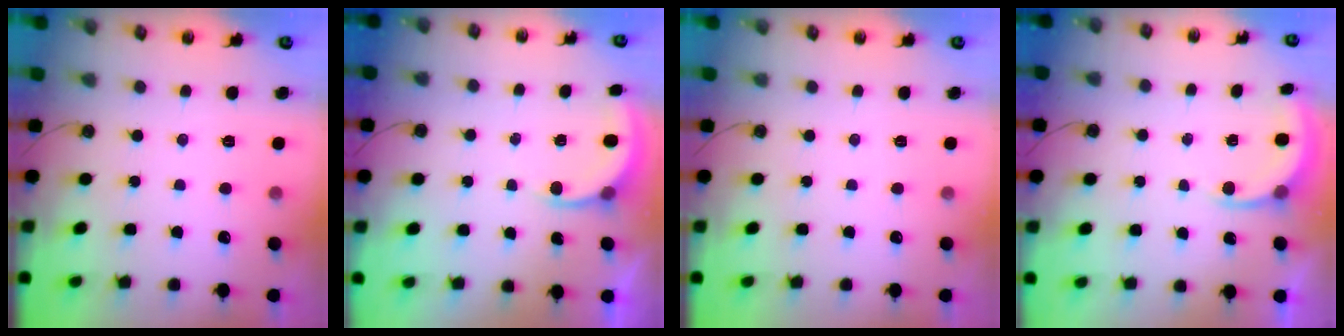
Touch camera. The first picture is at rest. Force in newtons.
{"total": 4.2, "press": 4.1, "slide": 0.3}
{"total": 0.0}
{"total": 4.8, "press": 4.7, "slide": 0.2}